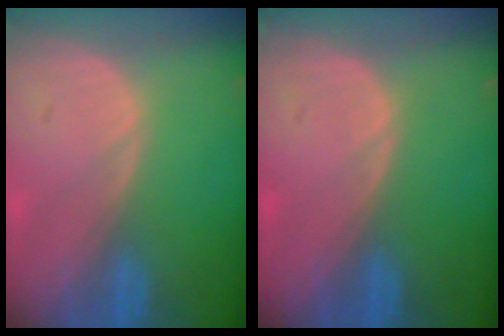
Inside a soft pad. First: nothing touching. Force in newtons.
{"total": 0.0}